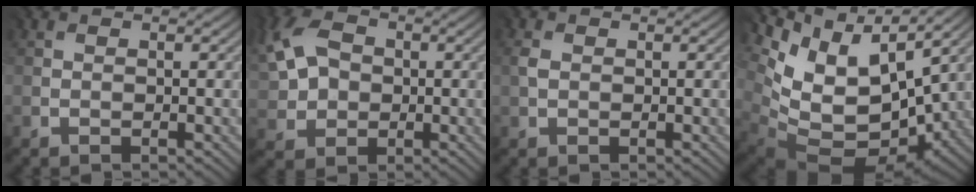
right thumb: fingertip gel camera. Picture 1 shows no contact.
{"total": 7.5, "force": [1.6, 5.7, 4.5], "torque": [-0.133, 0.015, 0.025]}
{"total": 0.8, "force": [0.0, 0.7, 0.3], "torque": [-0.010, 0.000, -0.001]}
{"total": 11.2, "force": [3.9, 6.7, 8.0], "torque": [-0.161, -0.013, 0.091]}